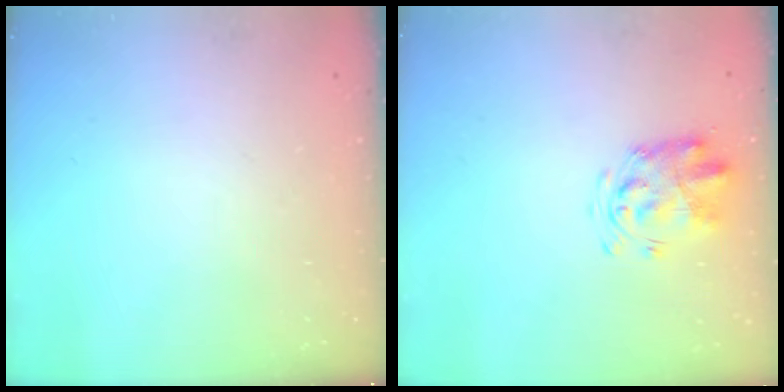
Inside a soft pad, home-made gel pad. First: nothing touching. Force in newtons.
{"total": 3.9, "press": 3.8, "slide": 0.8}